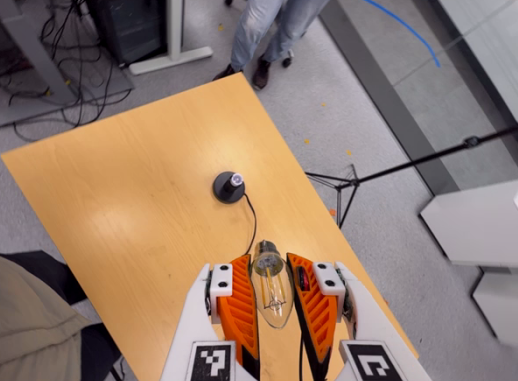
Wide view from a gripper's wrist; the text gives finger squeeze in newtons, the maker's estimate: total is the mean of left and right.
{"total": 21.6, "left": 23.3, "right": 19.8}